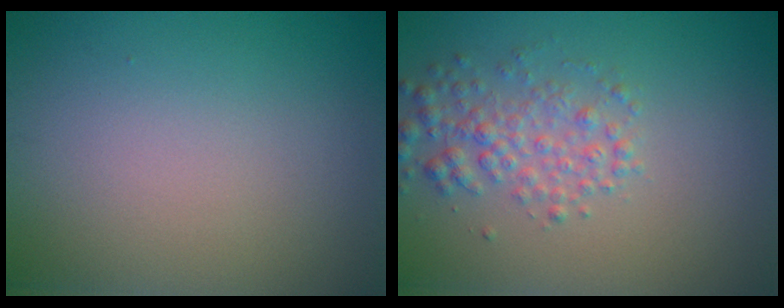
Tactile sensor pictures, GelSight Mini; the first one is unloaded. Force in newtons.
{"total": 2.9, "press": 2.9, "slide": 0.1}